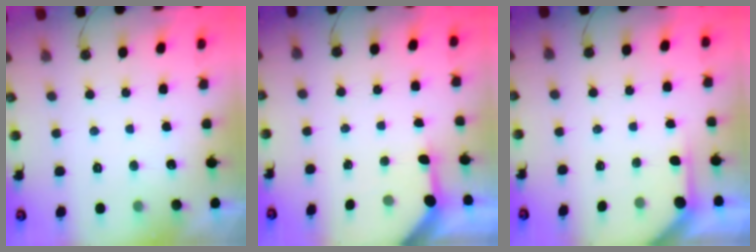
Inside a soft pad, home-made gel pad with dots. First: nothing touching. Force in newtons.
{"total": 3.2, "press": 3.2, "slide": 0.4}
{"total": 2.5, "press": 2.5, "slide": 0.3}